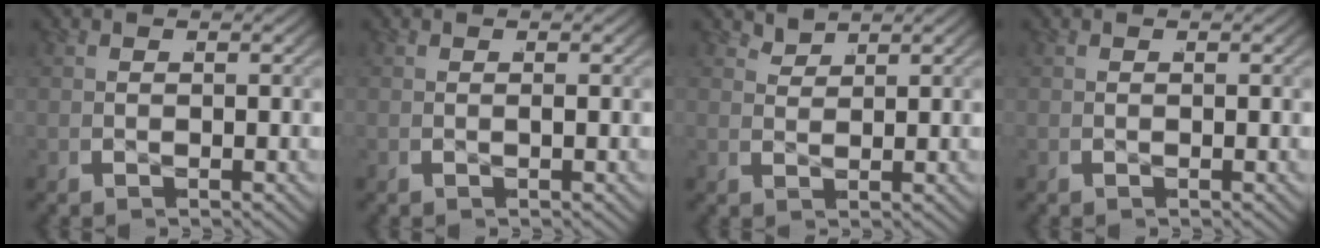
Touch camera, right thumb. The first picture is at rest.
{"total": 0.0}
{"total": 2.2, "force": [1.8, -1.0, -0.6], "torque": [0.019, 0.013, 0.033]}
{"total": 0.0}